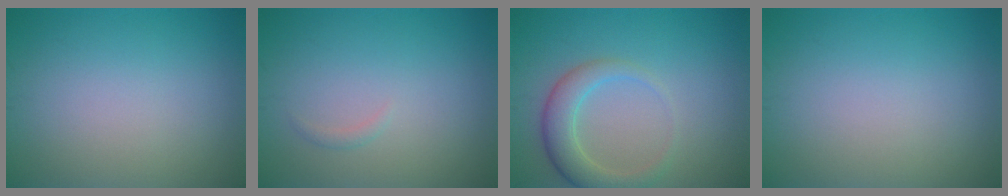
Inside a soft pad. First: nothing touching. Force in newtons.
{"total": 0.5, "press": 0.5, "slide": 0.0}
{"total": 3.7, "press": 3.7, "slide": 0.4}
{"total": 0.0}